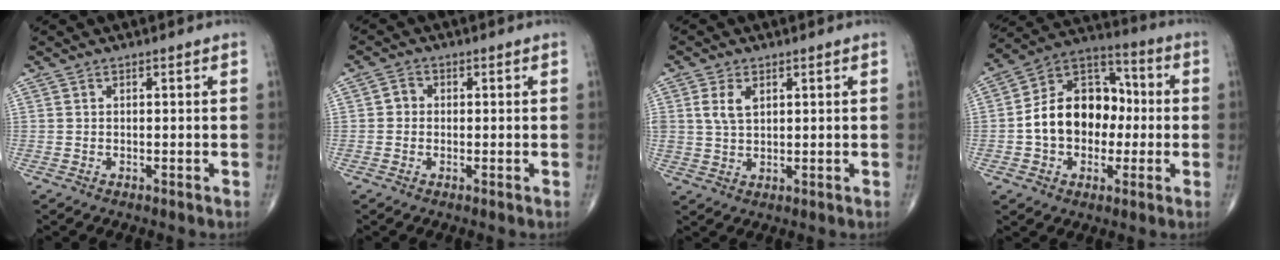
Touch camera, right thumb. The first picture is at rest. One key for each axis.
{"total": 2.1, "fx": -0.1, "fy": 1.9, "fz": 0.9, "tx": -0.002, "ty": 0.006, "tz": -0.008}
{"total": 4.3, "fx": 1.5, "fy": 2.6, "fz": 3.1, "tx": -0.057, "ty": -0.002, "tz": 0.034}
{"total": 16.5, "fx": -1.0, "fy": 12.1, "fz": 11.1, "tx": -0.142, "ty": 0.042, "tz": -0.023}